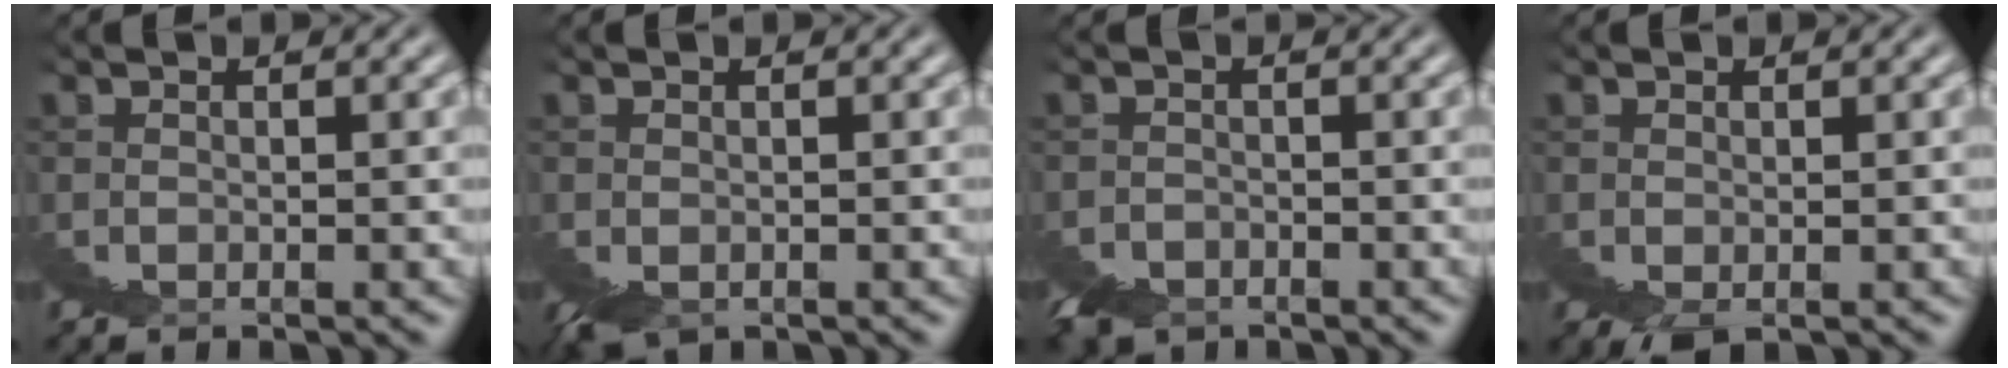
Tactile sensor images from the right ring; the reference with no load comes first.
{"total": 1.2, "force": [0.0, -1.1, 0.5], "torque": [-0.006, 0.000, 0.003]}
{"total": 1.1, "force": [-0.8, 0.7, -0.4], "torque": [0.023, 0.006, -0.018]}
{"total": 1.7, "force": [0.9, -0.6, 1.4], "torque": [-0.008, 0.012, 0.011]}